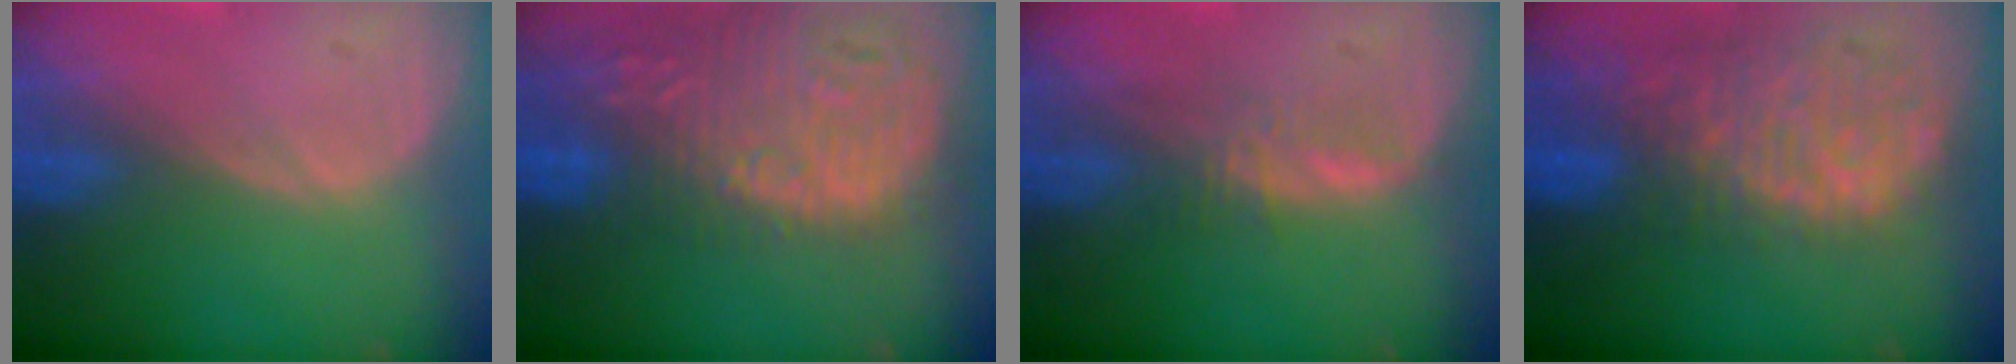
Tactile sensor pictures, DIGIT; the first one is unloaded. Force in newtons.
{"total": 16.0, "press": 13.2, "slide": 9.0}
{"total": 2.9, "press": 2.9, "slide": 0.2}
{"total": 11.8, "press": 9.8, "slide": 6.6}